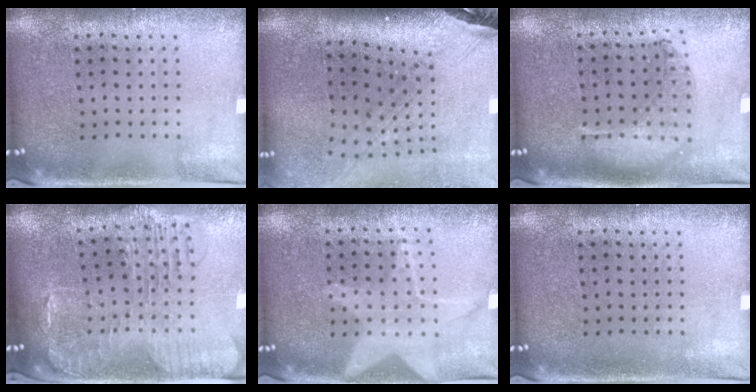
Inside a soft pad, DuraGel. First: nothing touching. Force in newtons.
{"total": 2.7, "press": 2.0, "slide": 1.8}
{"total": 1.0, "press": 0.9, "slide": 0.3}
{"total": 1.8, "press": 1.6, "slide": 0.7}
{"total": 1.1, "press": 1.1, "slide": 0.1}
{"total": 0.0}